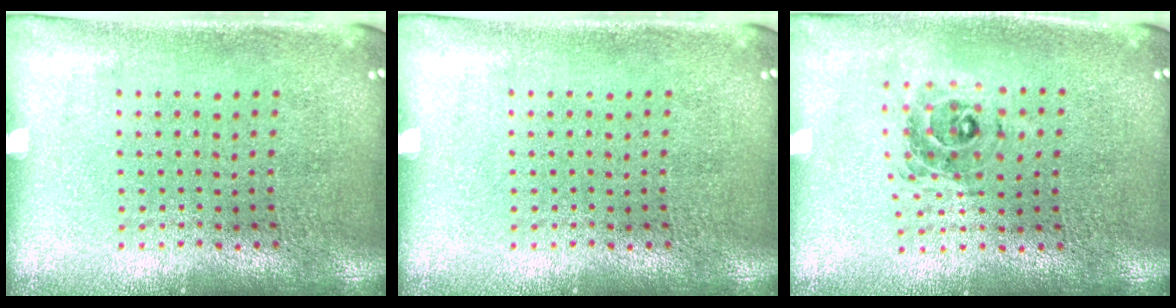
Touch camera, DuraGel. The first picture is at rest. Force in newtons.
{"total": 0.0}
{"total": 0.8, "press": 0.8, "slide": 0.0}